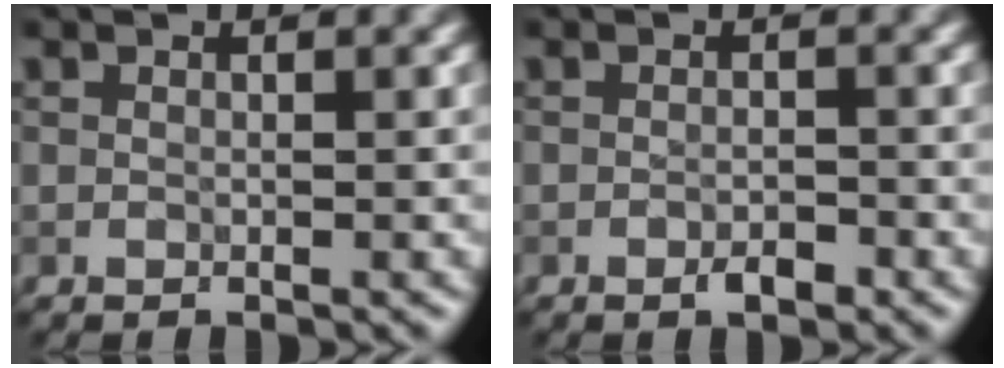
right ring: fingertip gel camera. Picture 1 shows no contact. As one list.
[{"total": 1.5, "force": [-0.9, 0.5, 1.1], "torque": [-0.019, -0.001, -0.016]}]